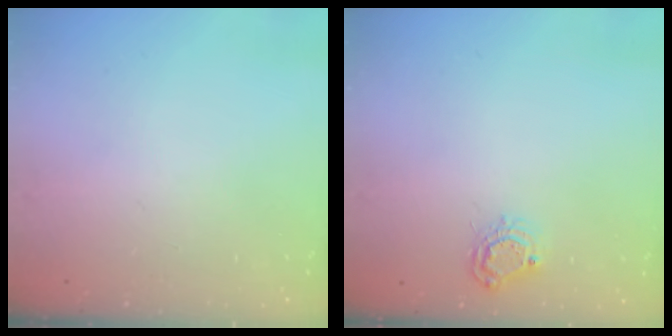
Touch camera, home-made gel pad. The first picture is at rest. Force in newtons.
{"total": 5.9, "press": 5.9, "slide": 0.4}